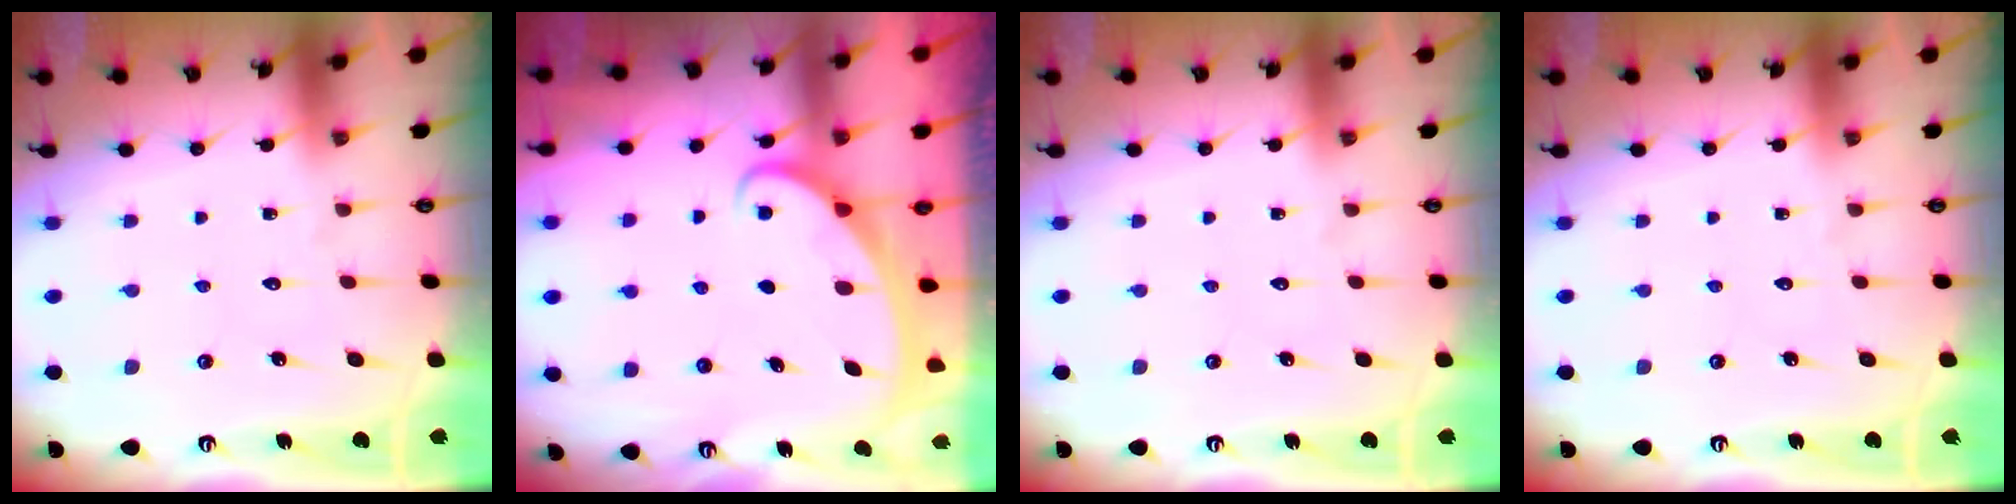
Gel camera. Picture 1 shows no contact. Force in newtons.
{"total": 2.2, "press": 2.2, "slide": 0.4}
{"total": 0.0}
{"total": 0.0}